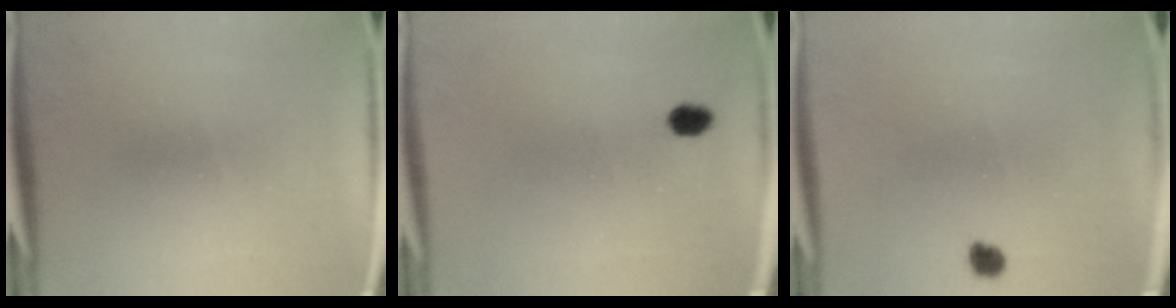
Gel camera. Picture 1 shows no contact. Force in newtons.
{"total": 2.3}
{"total": 1.8}